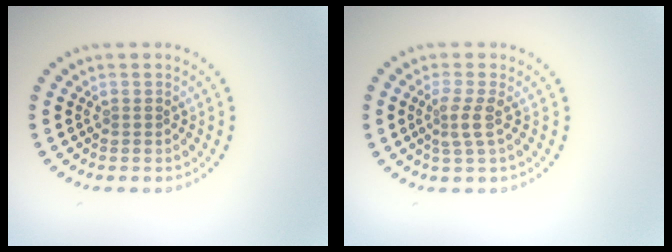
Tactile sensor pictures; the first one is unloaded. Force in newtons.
{"total": 2.0, "press": 1.4, "slide": 1.3}